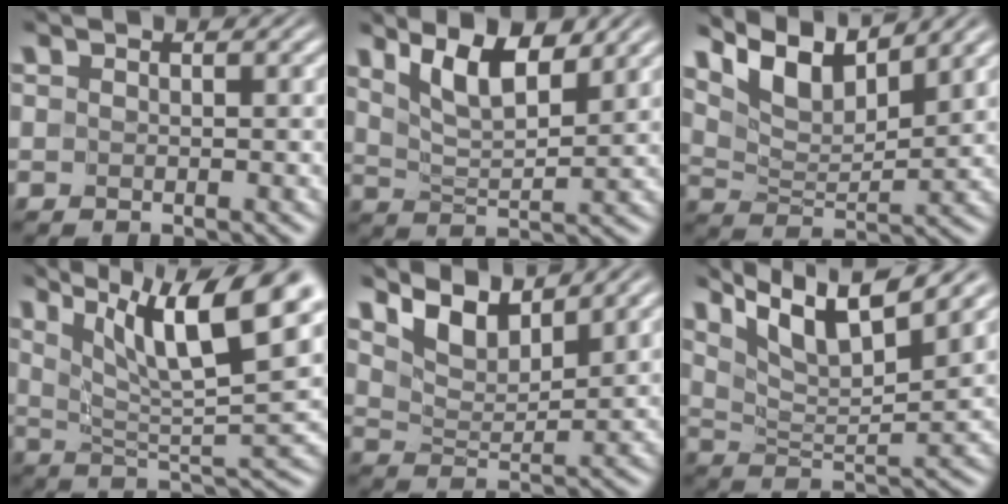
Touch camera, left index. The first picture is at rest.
{"total": 5.5, "force": [3.8, 1.5, 3.7], "torque": [-0.072, 0.005, 0.064]}
{"total": 6.7, "force": [5.3, 1.8, 3.7], "torque": [-0.080, 0.002, 0.102]}
{"total": 10.9, "force": [5.8, 2.6, 8.9], "torque": [-0.149, 0.003, 0.102]}
{"total": 5.3, "force": [4.5, 1.4, 2.4], "torque": [-0.055, 0.004, 0.077]}
{"total": 8.3, "force": [6.5, 1.6, 5.0], "torque": [-0.102, 0.009, 0.098]}